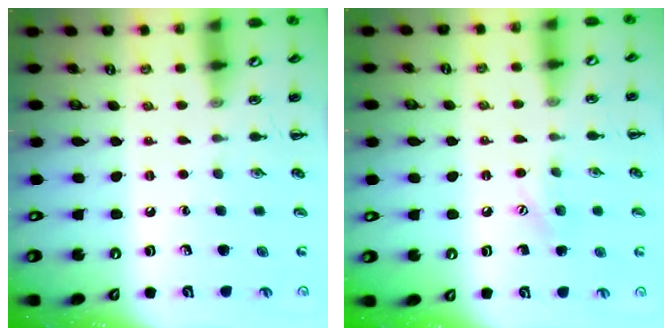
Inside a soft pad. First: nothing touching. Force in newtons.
{"total": 7.1, "press": 6.9, "slide": 1.5}